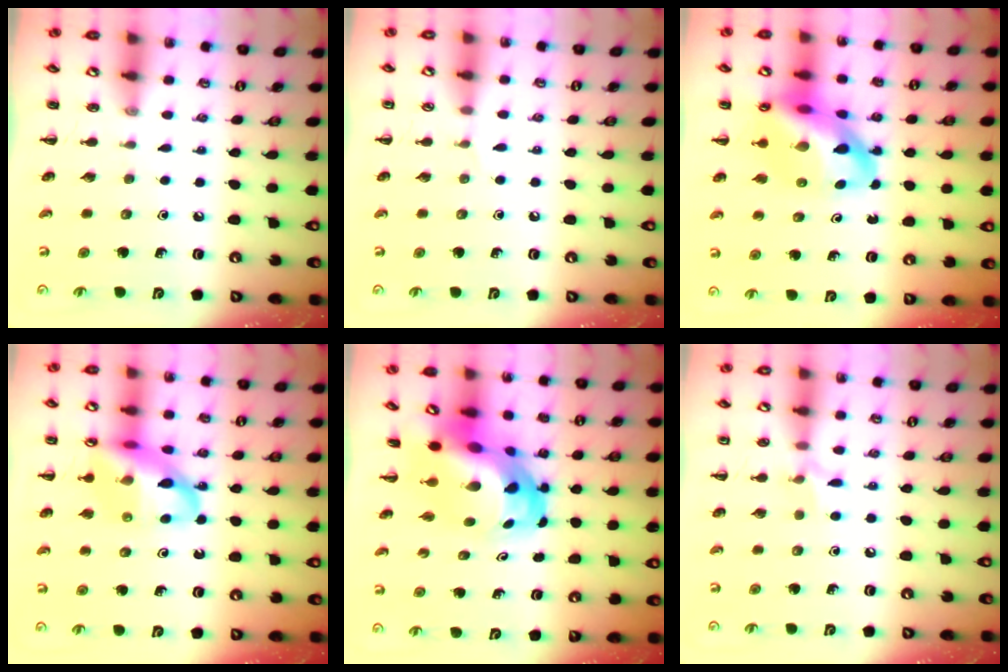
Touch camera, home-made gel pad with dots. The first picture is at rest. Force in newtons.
{"total": 2.9, "press": 2.7, "slide": 1.1}
{"total": 18.0, "press": 17.3, "slide": 4.8}
{"total": 16.8, "press": 16.5, "slide": 3.2}
{"total": 8.0, "press": 7.6, "slide": 2.4}
{"total": 6.5, "press": 6.3, "slide": 1.9}